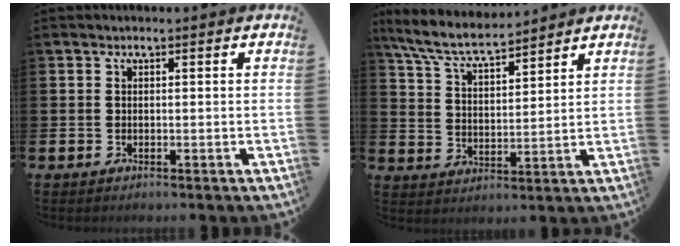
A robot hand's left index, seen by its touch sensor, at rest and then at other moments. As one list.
[{"total": 7.1, "force": [6.6, 1.0, 2.4], "torque": [-0.076, -0.034, 0.117]}]